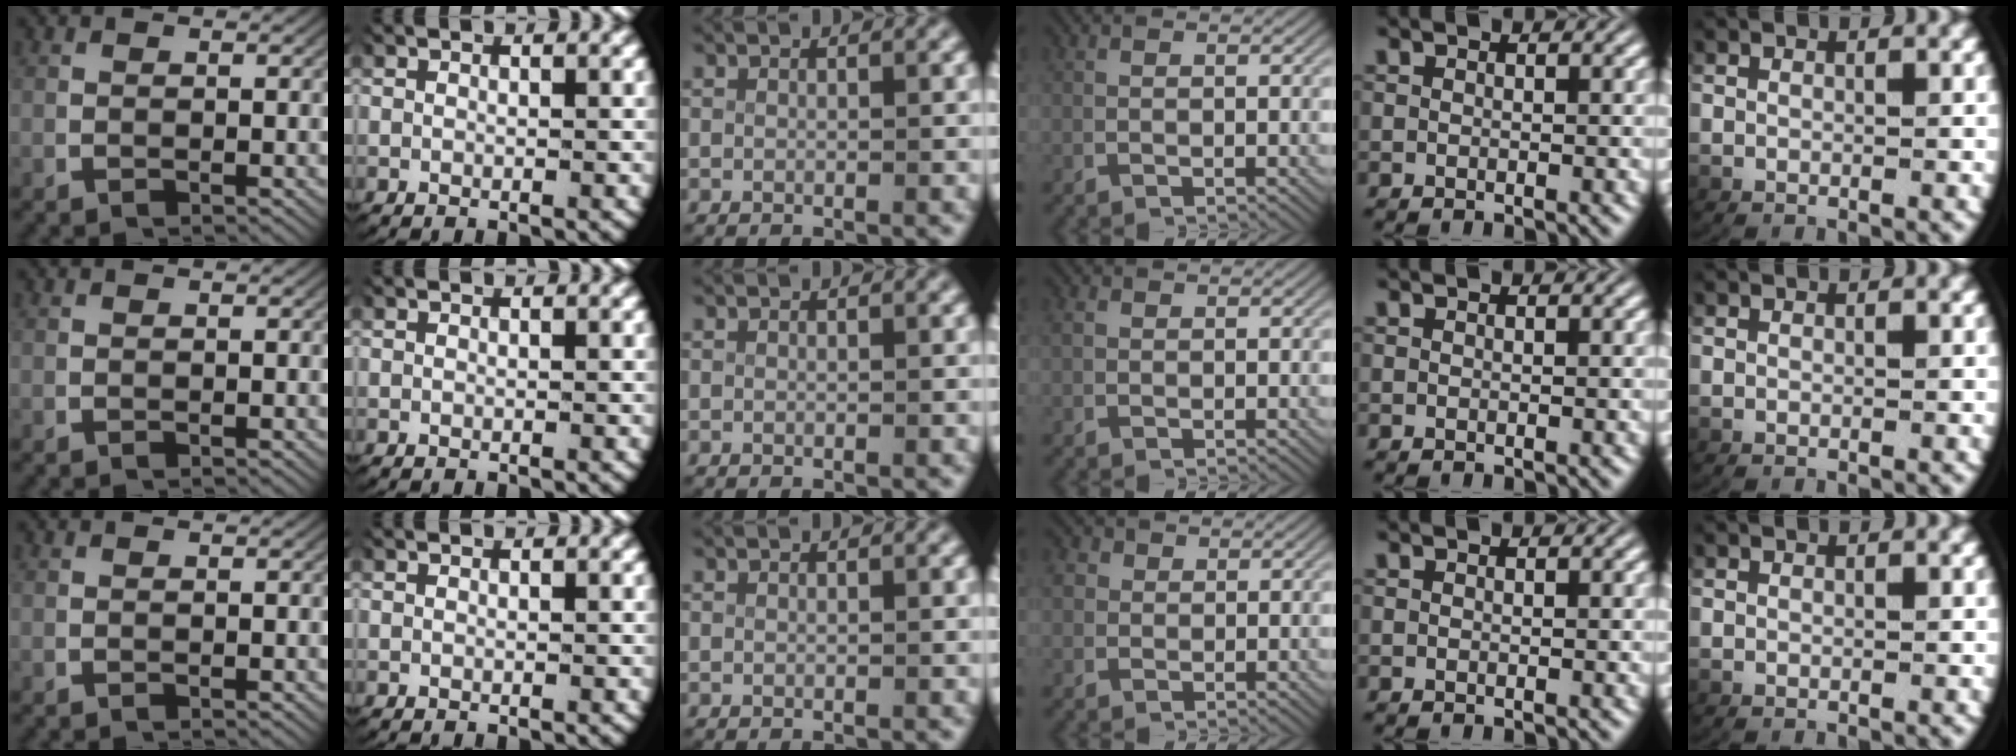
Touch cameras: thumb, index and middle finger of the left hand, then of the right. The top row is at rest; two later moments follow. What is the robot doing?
{"motion": "lift_and_place", "object": "paper towel"}